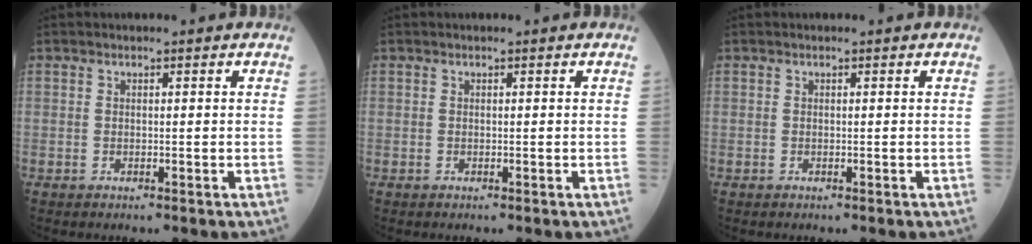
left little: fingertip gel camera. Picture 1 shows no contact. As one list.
[{"total": 0.0}, {"total": 0.0}]